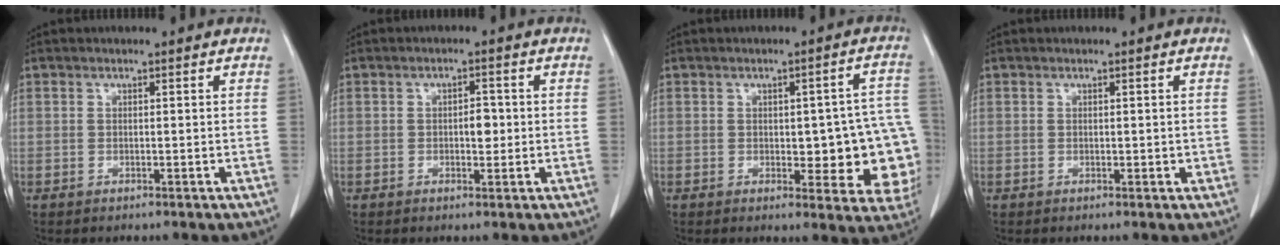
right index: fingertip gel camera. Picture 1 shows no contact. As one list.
[{"total": 2.5, "force": [-0.1, 1.2, 2.2], "torque": [-0.030, 0.003, -0.001]}, {"total": 13.7, "force": [-1.4, 5.3, 12.6], "torque": [-0.110, 0.019, -0.007]}, {"total": 0.9, "force": [0.1, 0.7, 0.6], "torque": [-0.004, 0.001, 0.003]}]